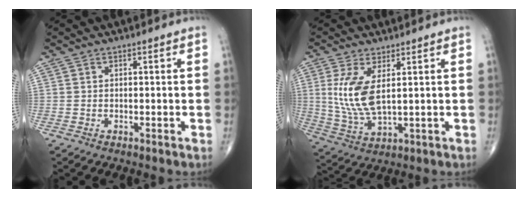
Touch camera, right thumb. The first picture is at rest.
{"total": 9.9, "force": [2.1, 4.0, 8.7], "torque": [-0.192, -0.017, 0.054]}